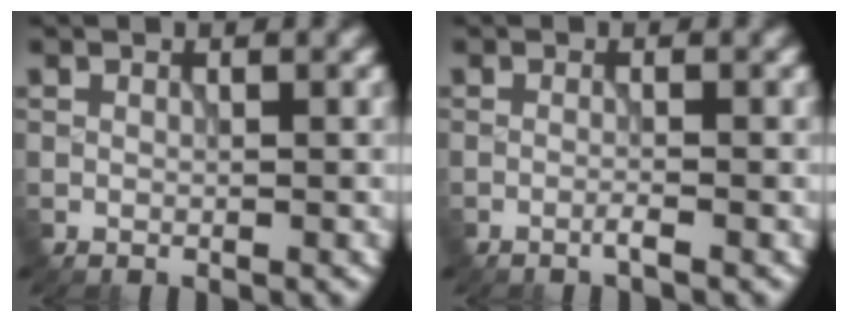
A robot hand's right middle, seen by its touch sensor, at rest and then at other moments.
{"total": 0.7, "force": [-0.5, -0.1, 0.5], "torque": [-0.005, -0.001, -0.014]}